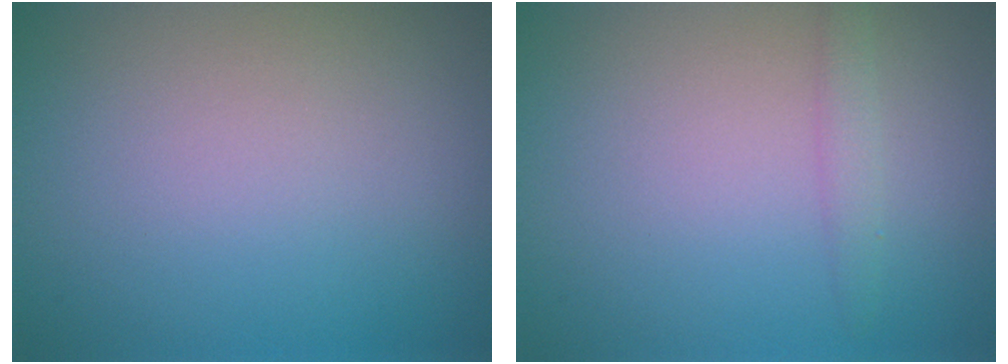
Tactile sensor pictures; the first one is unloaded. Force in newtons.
{"total": 1.3, "press": 1.3, "slide": 0.1}